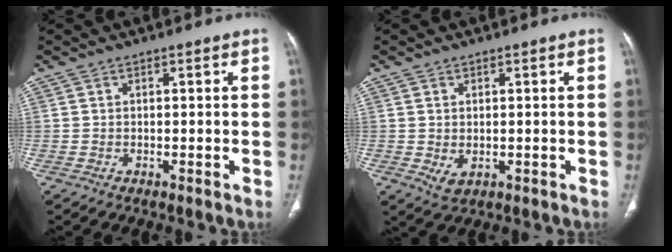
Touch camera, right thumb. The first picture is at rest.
{"total": 2.6, "force": [-0.2, 1.7, 2.0], "torque": [-0.037, -0.006, 0.006]}